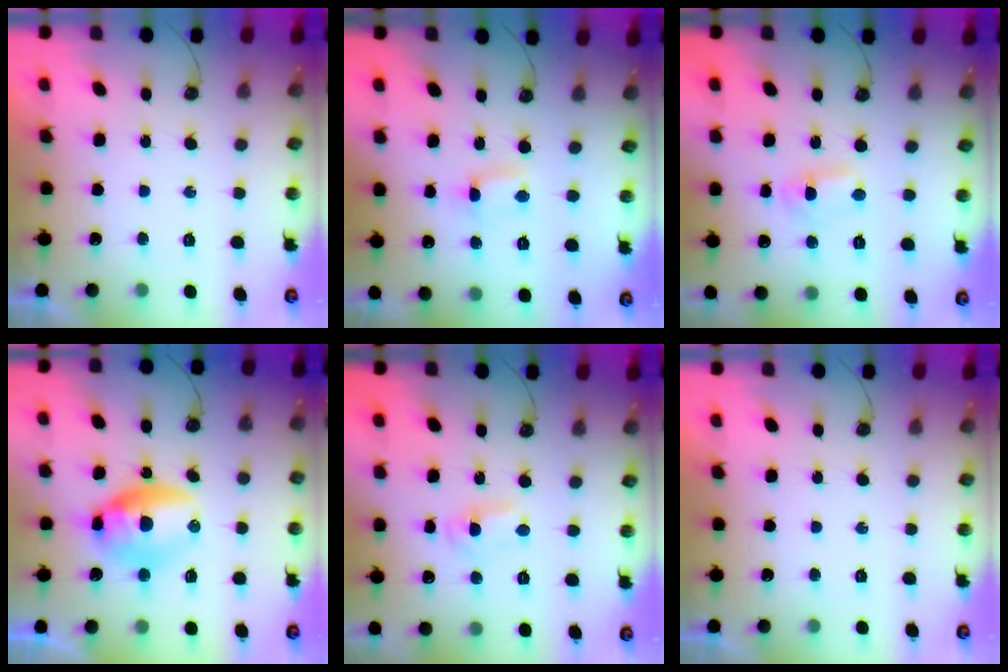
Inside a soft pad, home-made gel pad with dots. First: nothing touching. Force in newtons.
{"total": 0.6, "press": 0.4, "slide": 0.5}
{"total": 1.5, "press": 1.3, "slide": 0.7}
{"total": 10.4, "press": 9.6, "slide": 4.0}
{"total": 1.6, "press": 1.6, "slide": 0.3}
{"total": 0.0}